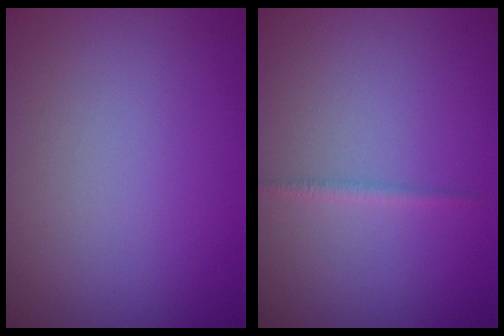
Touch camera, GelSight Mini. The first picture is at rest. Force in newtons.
{"total": 0.7, "press": 0.7, "slide": 0.0}